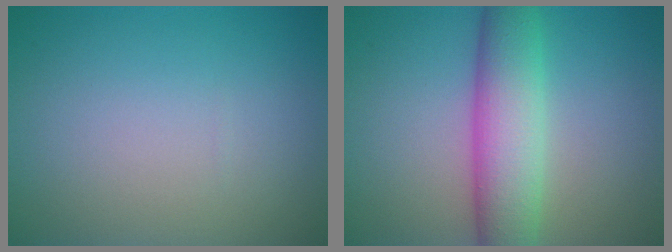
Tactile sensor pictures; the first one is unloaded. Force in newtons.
{"total": 6.7, "press": 6.6, "slide": 0.3}